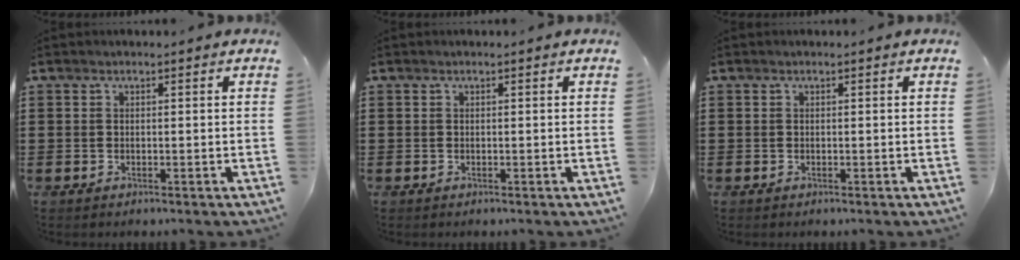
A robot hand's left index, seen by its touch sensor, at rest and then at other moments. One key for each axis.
{"total": 0.0}
{"total": 0.0}